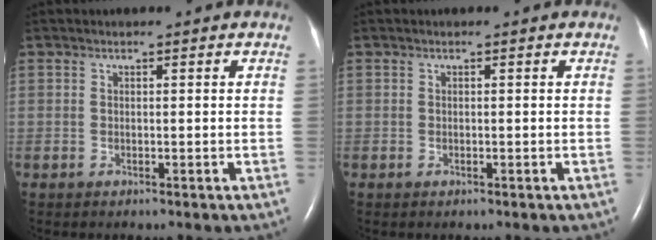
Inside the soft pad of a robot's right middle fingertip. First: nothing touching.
{"total": 0.0}